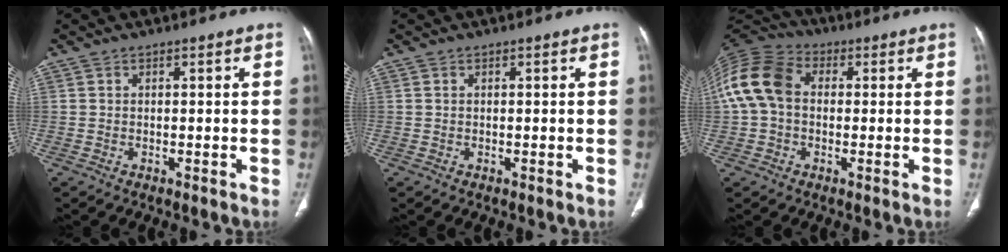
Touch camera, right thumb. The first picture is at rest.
{"total": 0.0}
{"total": 12.9, "force": [1.1, 9.5, 8.7], "torque": [-0.178, 0.035, 0.011]}